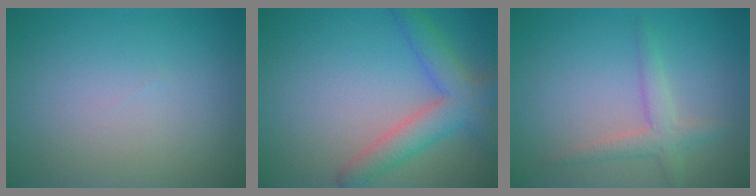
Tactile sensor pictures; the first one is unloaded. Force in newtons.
{"total": 4.7, "press": 4.7, "slide": 0.1}
{"total": 2.5, "press": 2.5, "slide": 0.1}